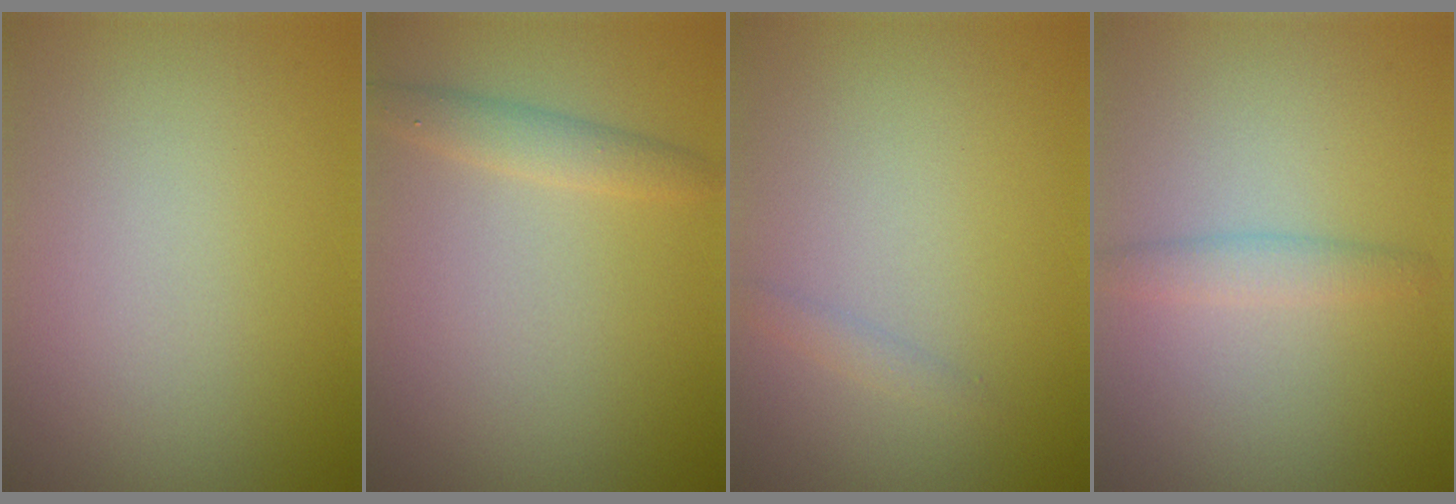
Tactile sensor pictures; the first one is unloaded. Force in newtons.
{"total": 1.8, "press": 1.8, "slide": 0.1}
{"total": 0.7, "press": 0.7, "slide": 0.1}
{"total": 1.4, "press": 1.4, "slide": 0.0}